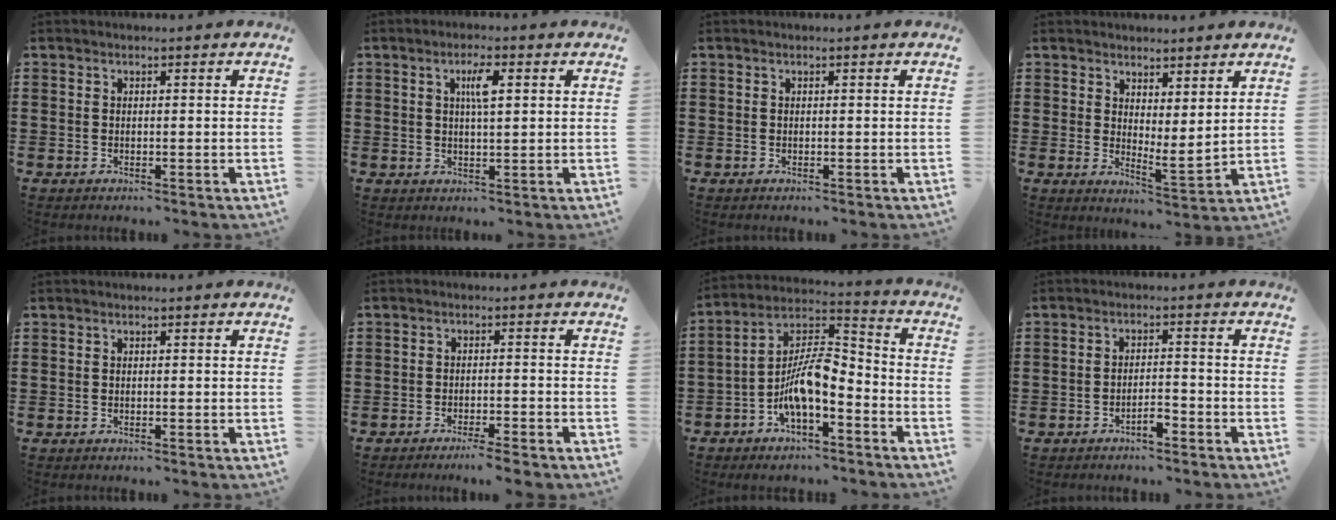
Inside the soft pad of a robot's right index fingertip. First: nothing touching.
{"total": 3.8, "force": [1.1, 0.9, 3.5], "torque": [-0.065, 0.006, 0.014]}
{"total": 0.0}
{"total": 3.2, "force": [3.1, 0.4, 0.7], "torque": [-0.017, -0.019, 0.056]}
{"total": 0.0}
{"total": 2.5, "force": [-2.1, -0.2, 1.2], "torque": [-0.020, 0.000, -0.040]}
{"total": 8.9, "force": [-4.2, 3.0, 7.2], "torque": [-0.171, -0.014, -0.086]}
{"total": 2.5, "force": [-1.9, 0.4, 1.6], "torque": [-0.031, 0.003, -0.037]}